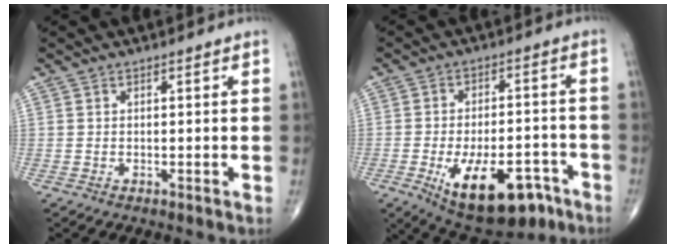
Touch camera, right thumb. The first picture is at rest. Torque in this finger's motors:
{"motor_torque": [0.09, 0.66, 0.27, -0.25, 0.08]}